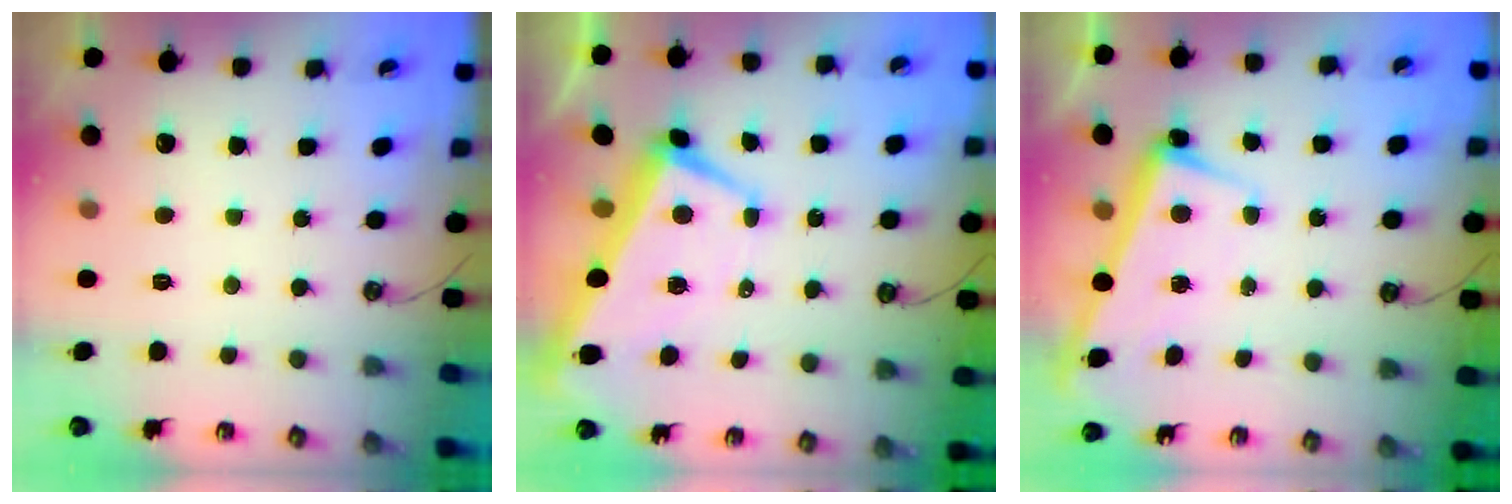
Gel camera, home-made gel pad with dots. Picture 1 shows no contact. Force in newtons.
{"total": 2.2, "press": 1.9, "slide": 1.1}
{"total": 2.6, "press": 2.5, "slide": 0.6}